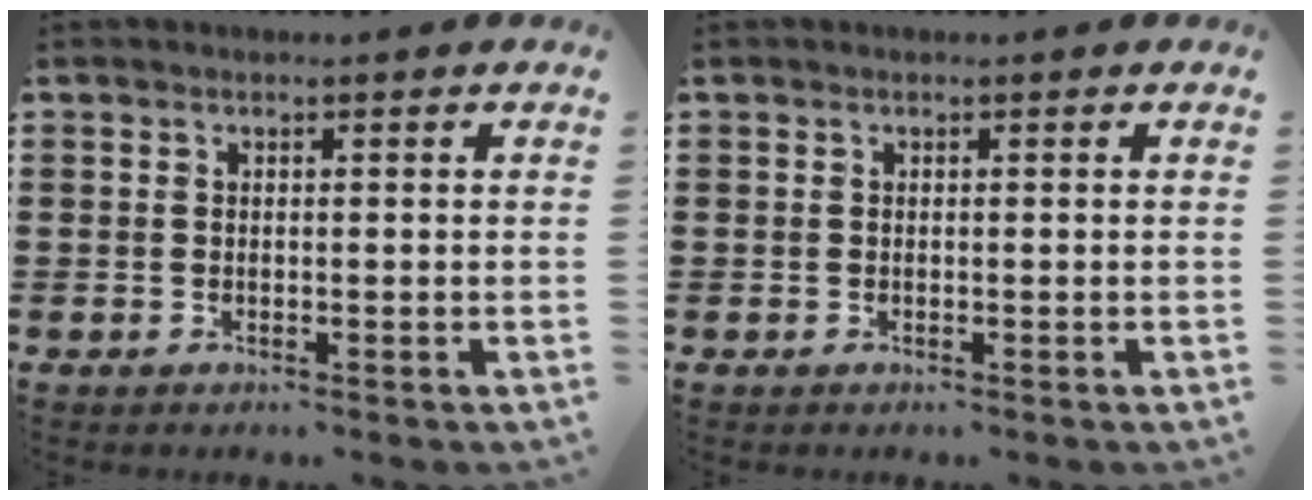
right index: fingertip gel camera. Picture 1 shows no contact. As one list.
[{"total": 0.0}]